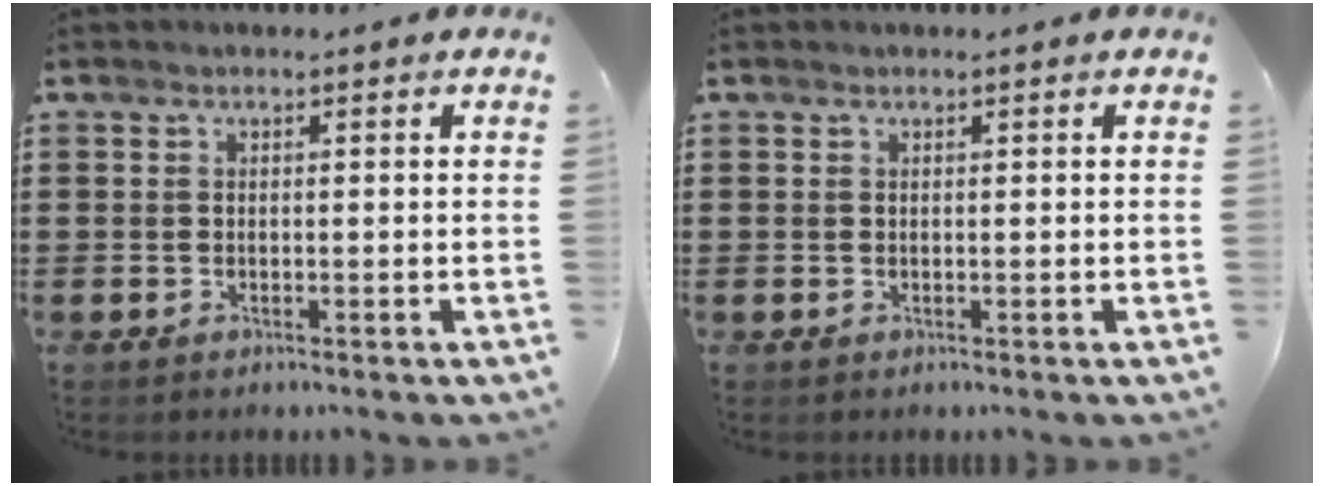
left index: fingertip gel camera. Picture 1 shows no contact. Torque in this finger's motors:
{"motor_torque": [0.69, 0.69, 0.01, -0.01]}